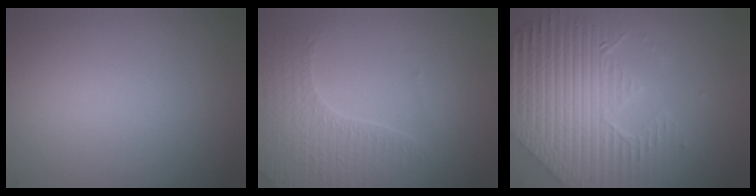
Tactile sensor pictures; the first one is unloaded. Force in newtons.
{"total": 4.2, "press": 3.4, "slide": 2.5}
{"total": 9.4, "press": 6.5, "slide": 6.8}